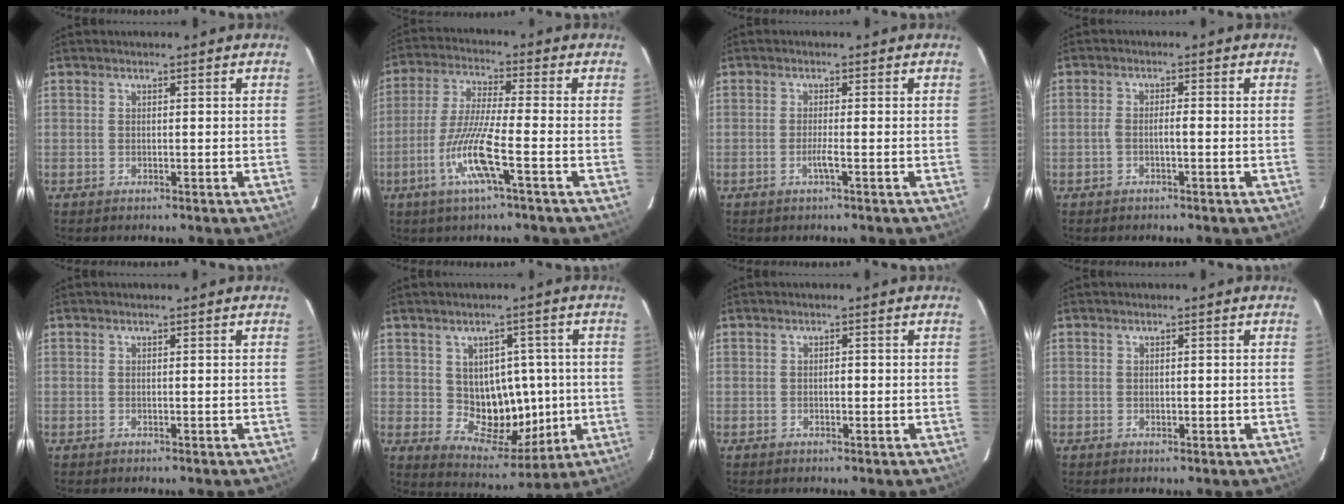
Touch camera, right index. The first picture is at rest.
{"total": 10.0, "force": [-3.9, -0.1, 9.2], "torque": [-0.187, -0.009, -0.080]}
{"total": 1.6, "force": [-0.7, -0.3, 1.4], "torque": [-0.029, -0.002, -0.015]}
{"total": 1.9, "force": [-0.6, 0.3, 1.8], "torque": [-0.034, 0.008, -0.012]}
{"total": 0.0}
{"total": 10.0, "force": [0.4, 7.1, 6.9], "torque": [-0.094, 0.017, 0.030]}
{"total": 0.8, "force": [-0.2, 0.4, 0.7], "torque": [-0.012, 0.002, -0.003]}
{"total": 0.8, "force": [-0.1, 0.5, 0.6], "torque": [-0.007, -0.001, 0.002]}